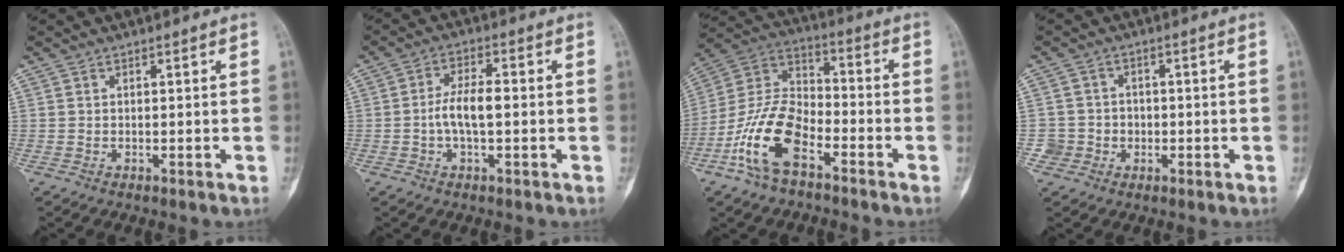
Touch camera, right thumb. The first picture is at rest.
{"total": 5.7, "force": [-0.7, 2.3, 5.2], "torque": [-0.103, 0.016, -0.019]}
{"total": 14.6, "force": [-7.2, 7.3, 10.4], "torque": [-0.204, 0.046, -0.148]}
{"total": 4.0, "force": [-0.9, 3.9, -0.1], "torque": [0.034, 0.015, -0.018]}